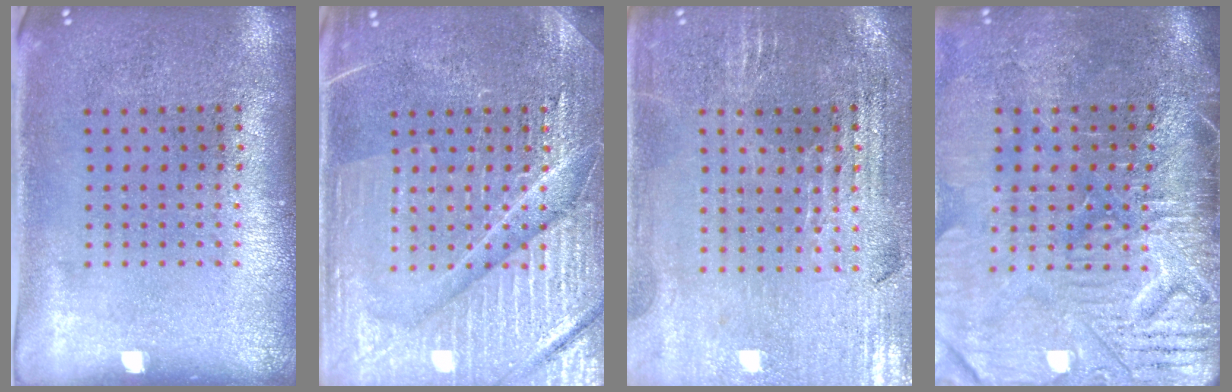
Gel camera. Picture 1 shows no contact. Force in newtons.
{"total": 4.8, "press": 4.8, "slide": 0.5}
{"total": 1.8, "press": 1.7, "slide": 0.4}
{"total": 4.8, "press": 4.2, "slide": 2.4}